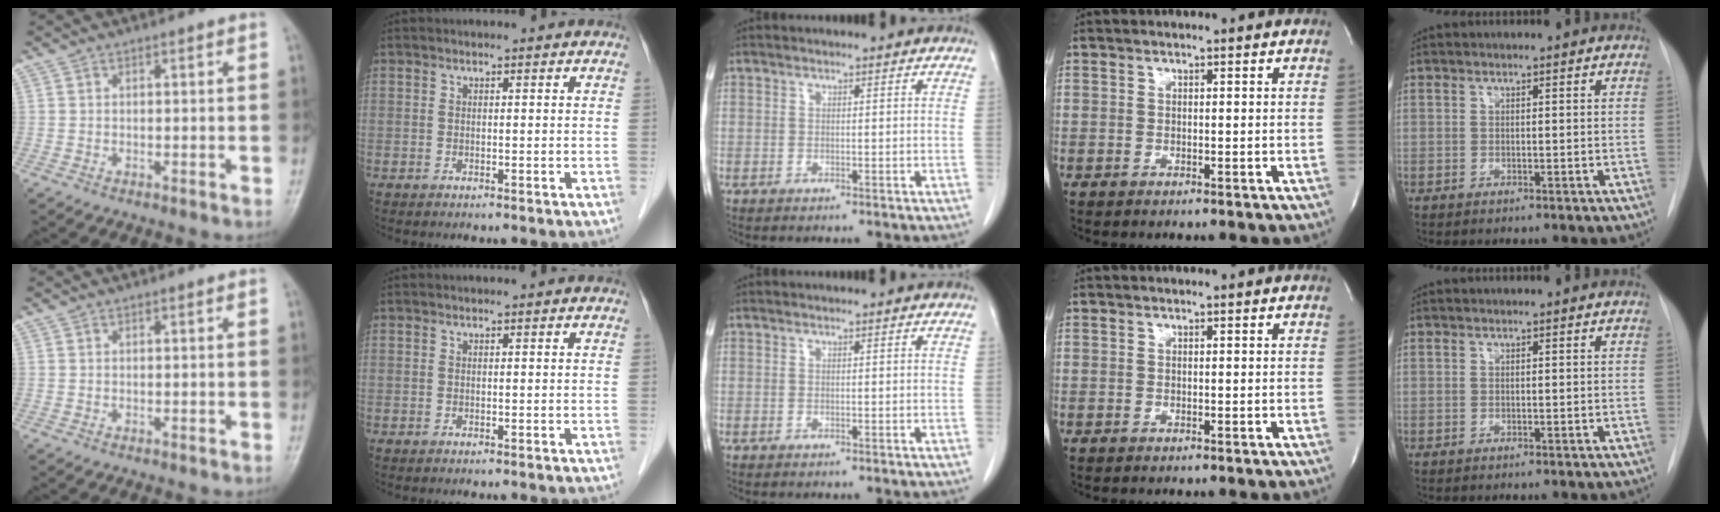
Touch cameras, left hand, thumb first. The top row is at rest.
{}